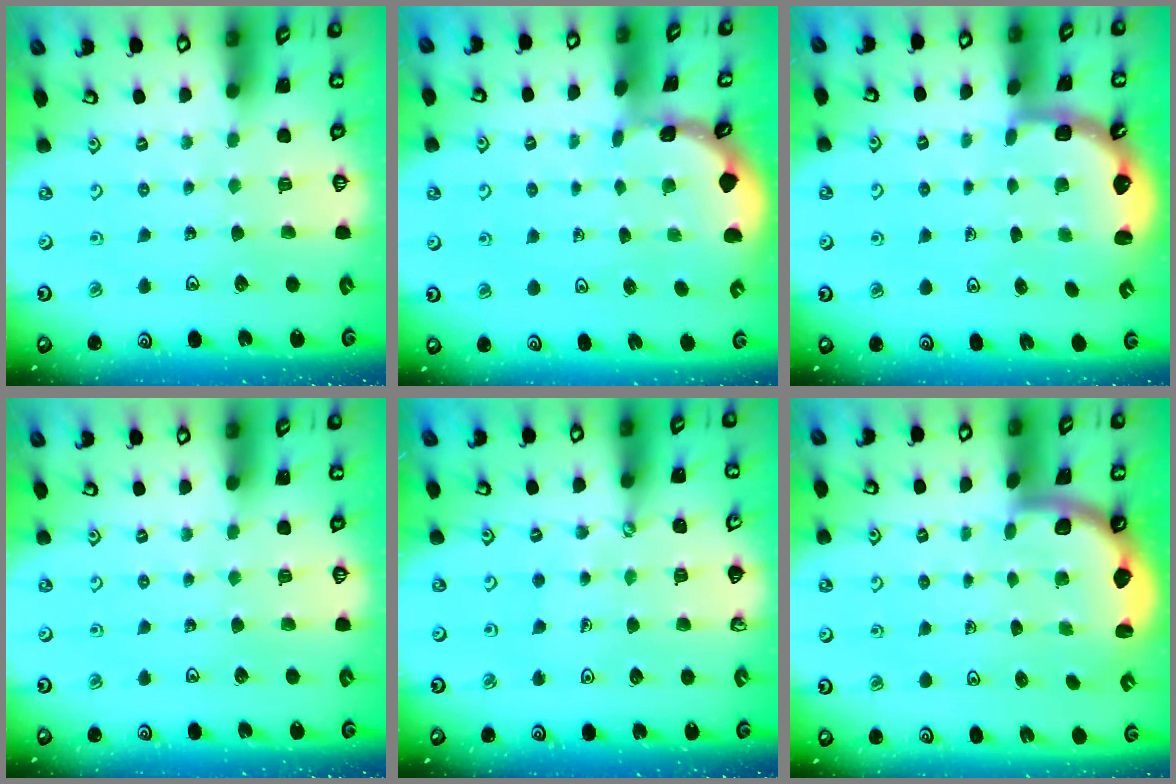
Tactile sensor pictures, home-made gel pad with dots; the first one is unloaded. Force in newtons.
{"total": 0.6, "press": 0.6, "slide": 0.2}
{"total": 2.6, "press": 2.2, "slide": 1.3}
{"total": 0.0}
{"total": 1.7, "press": 1.7, "slide": 0.1}
{"total": 1.8, "press": 1.8, "slide": 0.1}